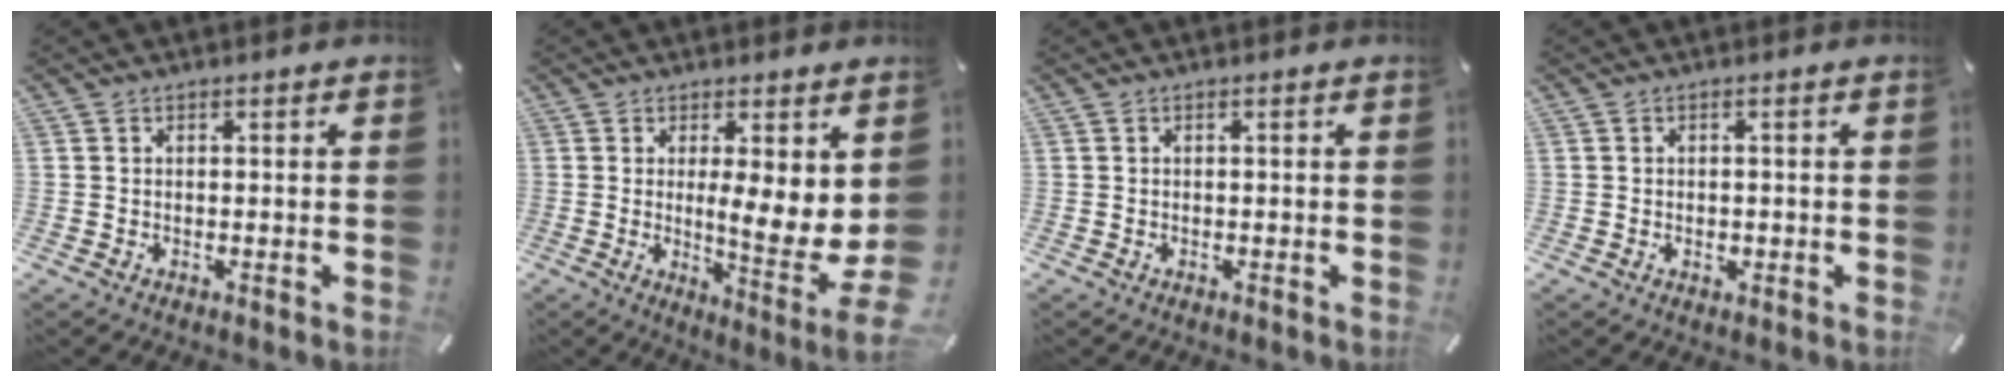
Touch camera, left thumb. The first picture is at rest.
{"total": 11.0, "force": [0.5, 1.3, 10.9], "torque": [-0.149, -0.029, 0.010]}
{"total": 0.0}
{"total": 1.3, "force": [-0.3, 0.7, 1.1], "torque": [-0.021, 0.001, -0.006]}